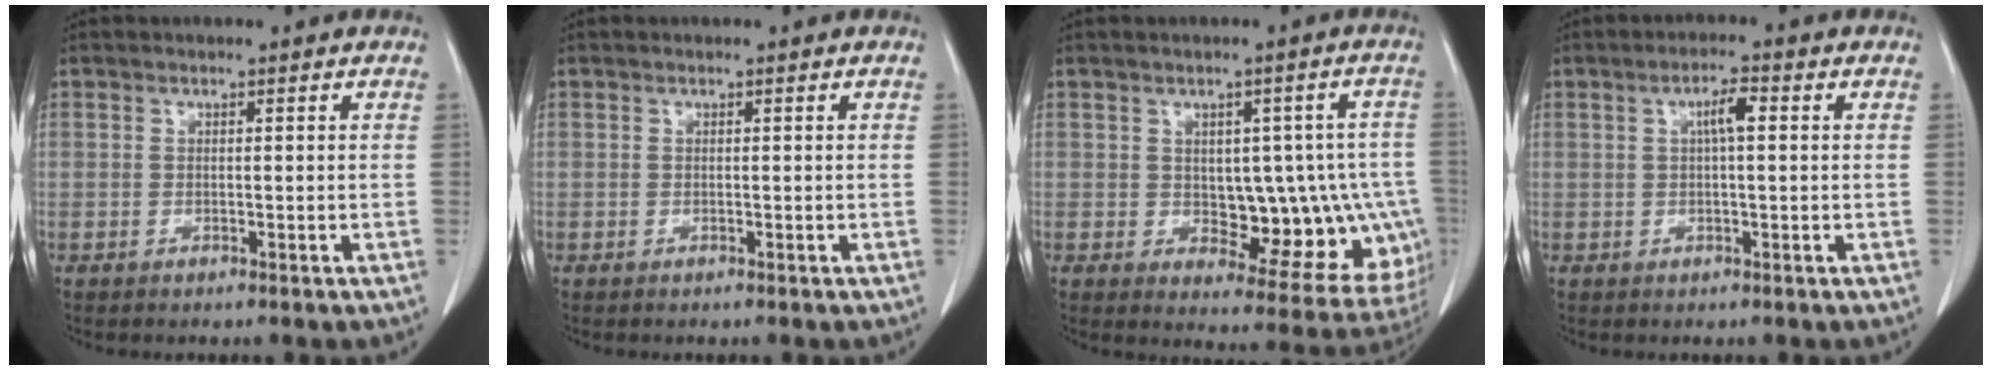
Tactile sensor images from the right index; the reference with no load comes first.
{"total": 0.0}
{"total": 13.4, "force": [-1.3, 7.0, 11.4], "torque": [-0.107, 0.021, 0.003]}
{"total": 3.3, "force": [0.7, 0.5, 3.2], "torque": [-0.056, 0.008, 0.011]}